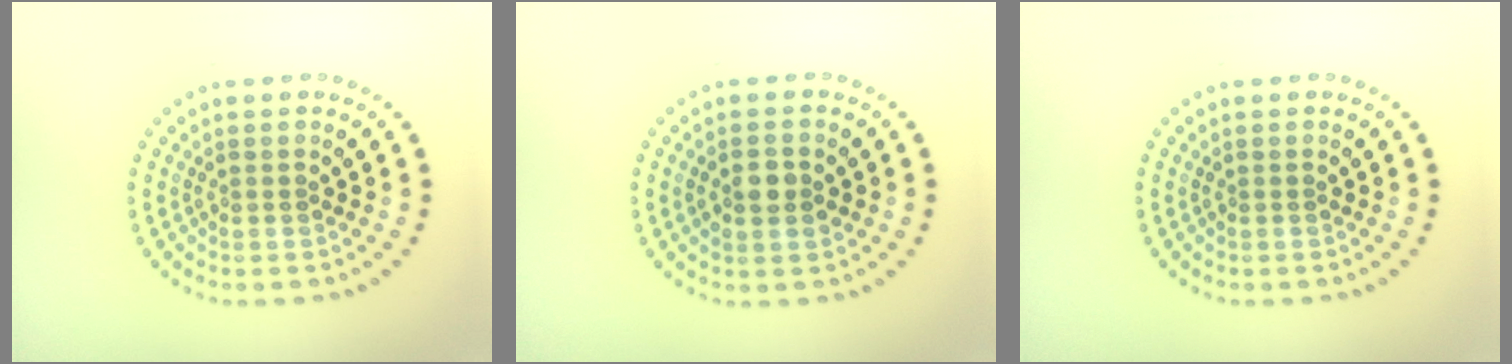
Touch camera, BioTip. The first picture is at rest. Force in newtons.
{"total": 2.5, "press": 2.5, "slide": 0.2}
{"total": 0.0}